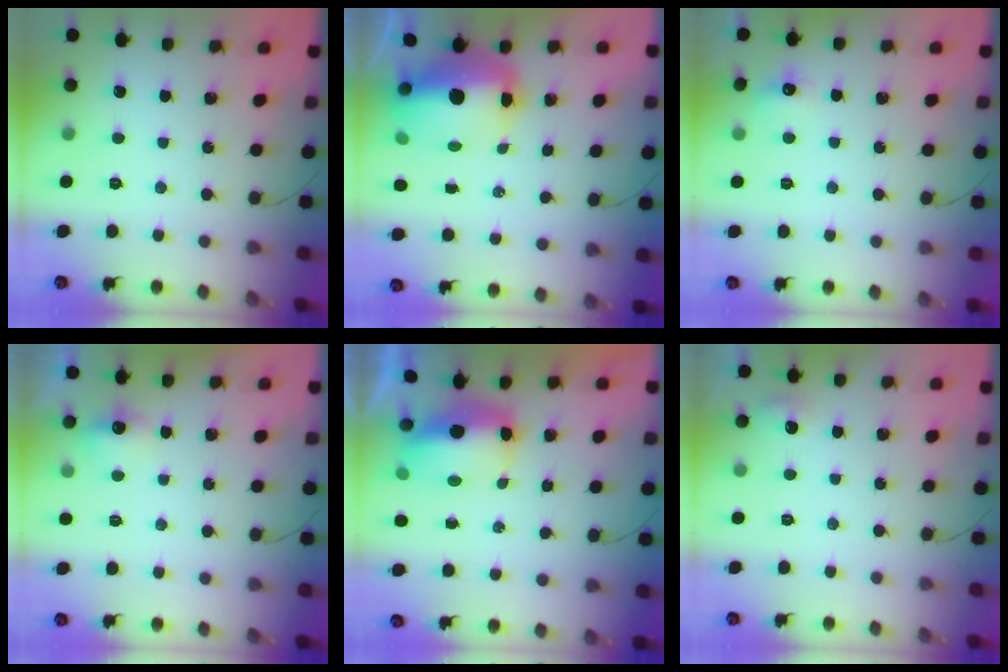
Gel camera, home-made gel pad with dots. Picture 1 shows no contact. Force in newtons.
{"total": 14.9, "press": 14.4, "slide": 3.8}
{"total": 5.7, "press": 5.5, "slide": 1.7}
{"total": 6.4, "press": 5.8, "slide": 2.6}
{"total": 7.2, "press": 7.0, "slide": 1.4}
{"total": 4.5, "press": 4.3, "slide": 1.4}